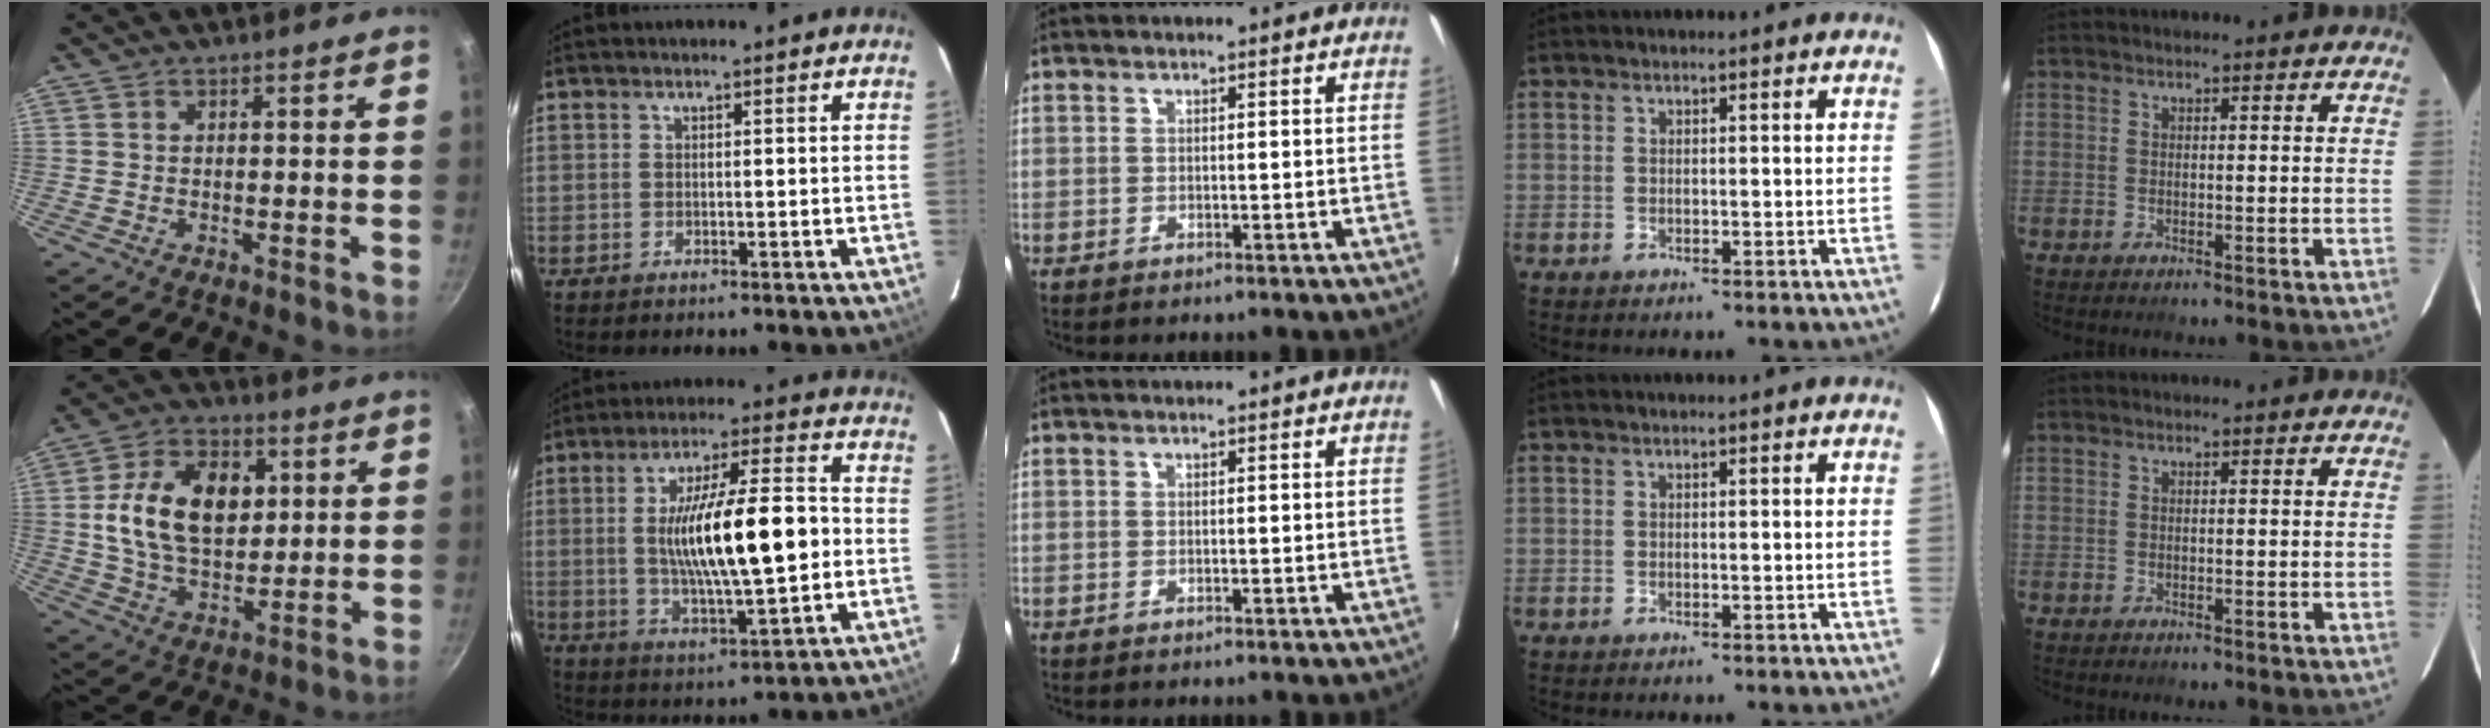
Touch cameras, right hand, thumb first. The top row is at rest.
{"thumb": {"total": 16.7, "force": [3.1, 11.1, 12.1], "torque": [-0.185, 0.001, 0.049]}, "index": {"total": 16.8, "force": [-0.6, 3.5, 16.5], "torque": [-0.280, 0.002, 0.000]}}